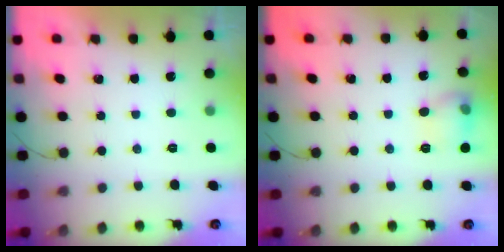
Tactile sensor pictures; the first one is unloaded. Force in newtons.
{"total": 8.2, "press": 8.1, "slide": 0.6}